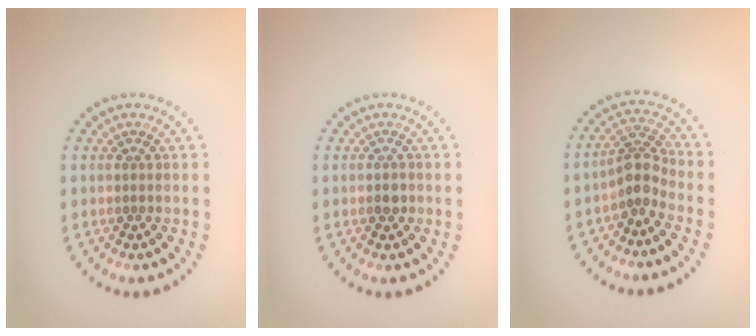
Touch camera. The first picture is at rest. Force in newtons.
{"total": 1.1, "press": 1.1, "slide": 0.3}
{"total": 2.7, "press": 2.0, "slide": 1.8}